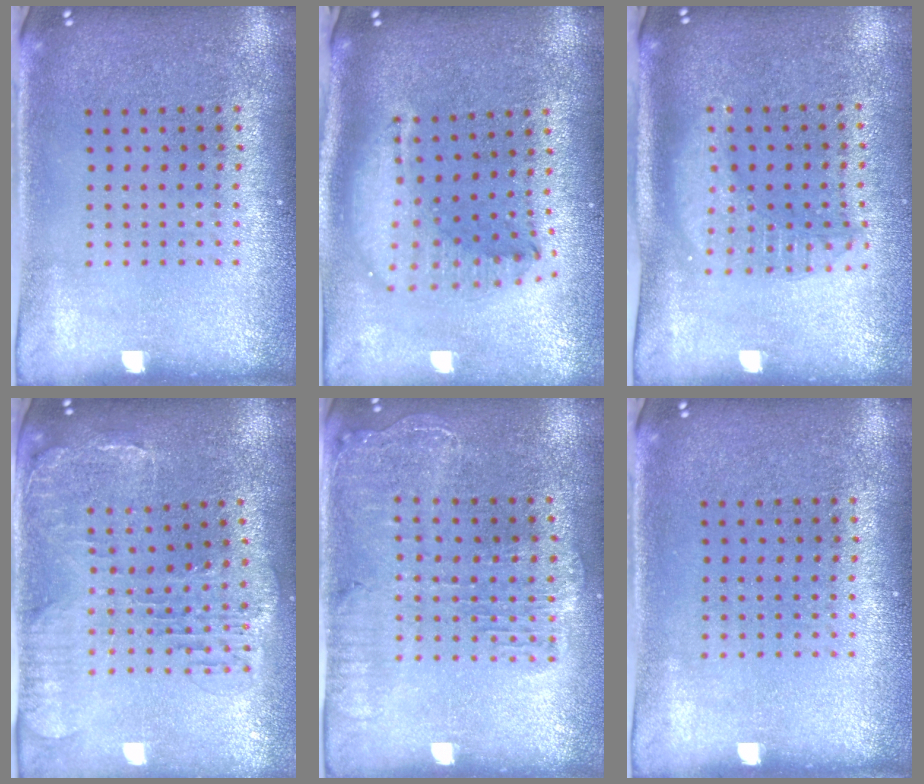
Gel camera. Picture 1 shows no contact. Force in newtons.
{"total": 2.2, "press": 1.7, "slide": 1.4}
{"total": 1.8, "press": 1.5, "slide": 0.9}
{"total": 1.4, "press": 1.4, "slide": 0.4}
{"total": 1.7, "press": 1.6, "slide": 0.6}
{"total": 0.0}